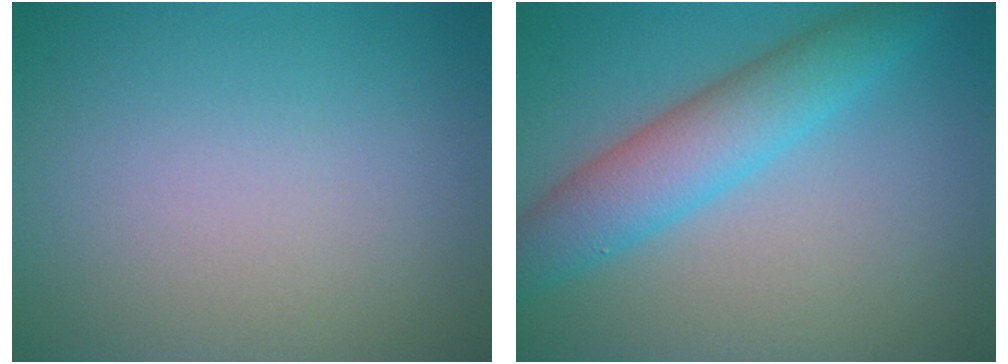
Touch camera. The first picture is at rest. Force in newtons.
{"total": 5.6, "press": 5.6, "slide": 0.2}